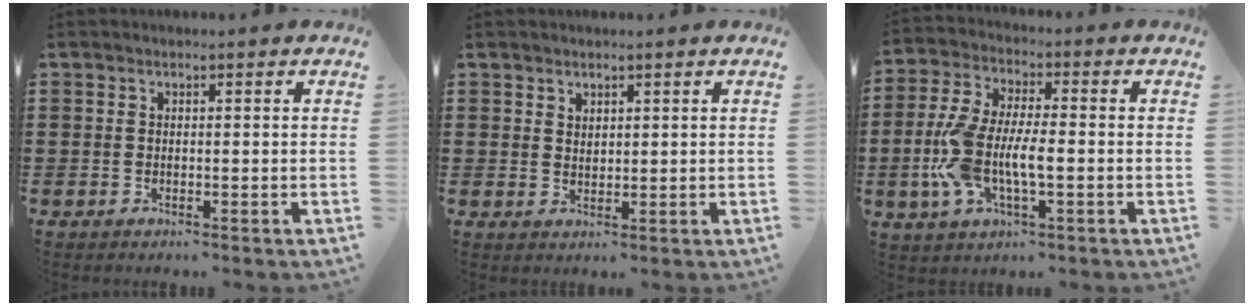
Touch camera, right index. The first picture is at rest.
{"total": 1.6, "force": [1.5, 0.7, 0.1], "torque": [-0.003, 0.001, 0.030]}
{"total": 9.1, "force": [-2.0, 3.8, 8.1], "torque": [-0.200, -0.016, -0.046]}